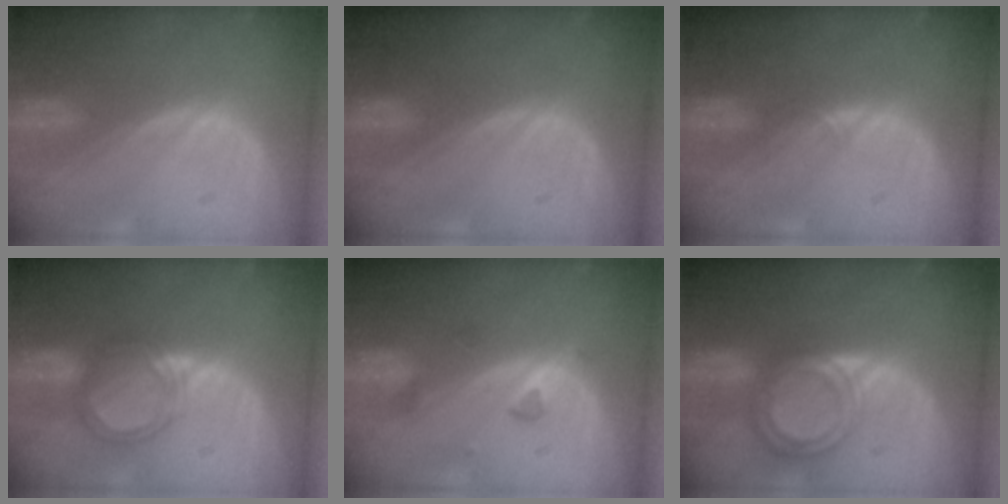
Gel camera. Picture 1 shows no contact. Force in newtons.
{"total": 0.0}
{"total": 0.8, "press": 0.7, "slide": 0.4}
{"total": 5.3, "press": 5.0, "slide": 1.9}
{"total": 2.5, "press": 2.3, "slide": 0.9}
{"total": 6.8, "press": 6.0, "slide": 3.2}